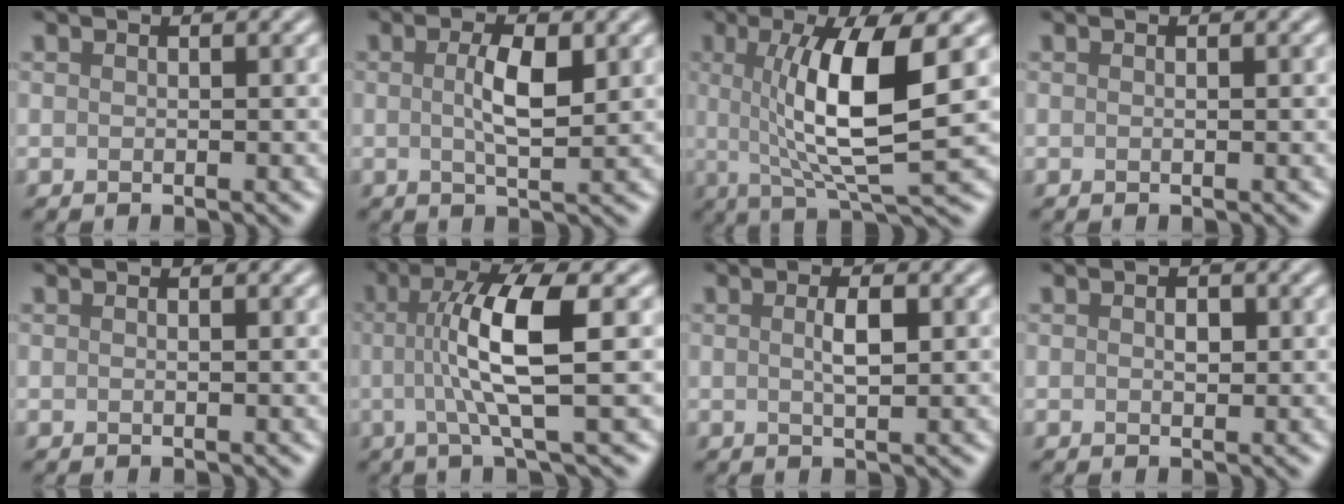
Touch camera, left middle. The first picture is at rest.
{"total": 3.4, "force": [0.5, 0.9, 3.3], "torque": [-0.064, 0.001, 0.007]}
{"total": 8.9, "force": [1.2, 2.1, 8.6], "torque": [-0.131, -0.009, 0.023]}
{"total": 0.0}
{"total": 0.0}
{"total": 7.0, "force": [0.3, 1.3, 6.9], "torque": [-0.122, 0.009, 0.001]}
{"total": 2.0, "force": [0.3, 0.4, 2.0], "torque": [-0.036, 0.004, 0.004]}
{"total": 1.0, "force": [0.1, 0.6, 0.8], "torque": [-0.011, 0.000, 0.001]}